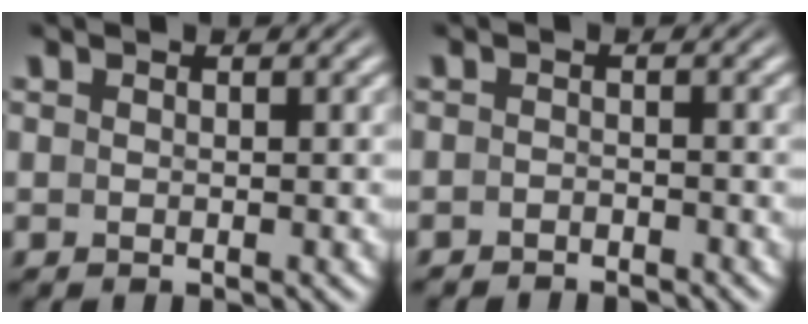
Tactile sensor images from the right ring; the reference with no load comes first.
{"total": 2.1, "force": [-2.1, 0.1, -0.2], "torque": [0.000, -0.013, -0.031]}